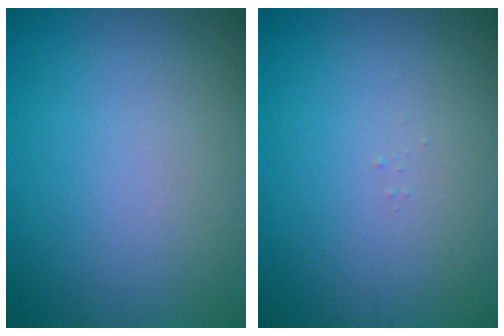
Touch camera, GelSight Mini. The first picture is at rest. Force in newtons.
{"total": 0.0}